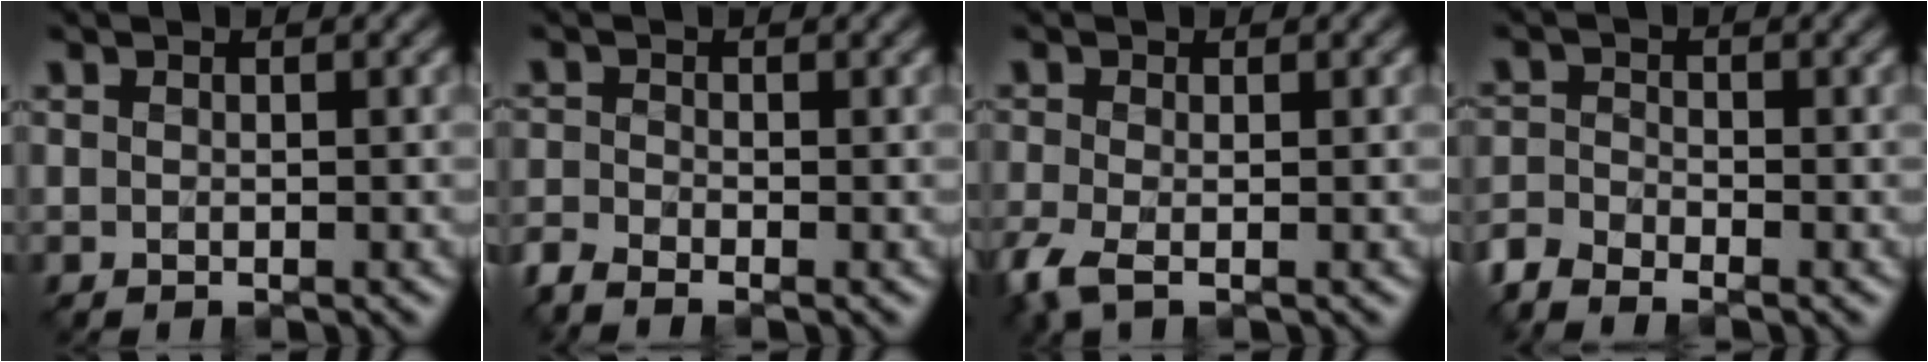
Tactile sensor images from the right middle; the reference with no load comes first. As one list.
[{"total": 2.2, "force": [-1.9, 0.5, 0.9], "torque": [-0.025, -0.012, -0.054]}, {"total": 2.8, "force": [-1.4, 1.0, 2.3], "torque": [-0.062, -0.012, -0.036]}, {"total": 3.2, "force": [-2.8, 0.9, 1.1], "torque": [-0.027, -0.008, -0.071]}]